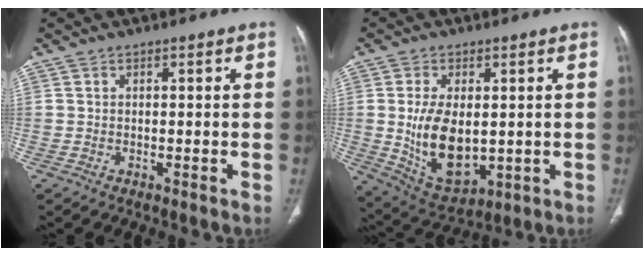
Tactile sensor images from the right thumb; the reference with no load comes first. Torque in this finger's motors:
{"motor_torque": [-0.66, 0.92, 0.97, 0.53, 0.38]}